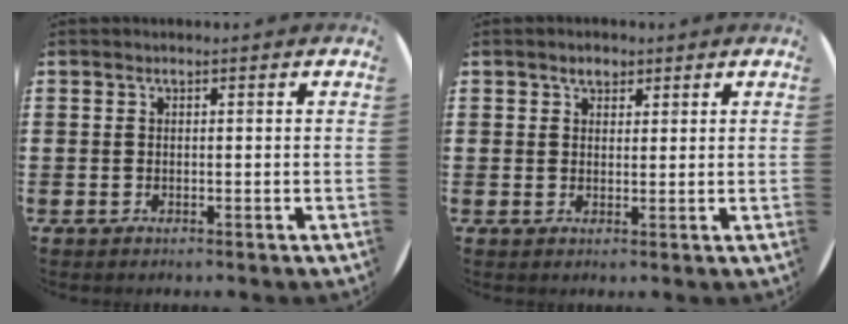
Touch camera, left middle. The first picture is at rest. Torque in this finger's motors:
{"motor_torque": [0.06, -0.03, 0.03, 0.04]}